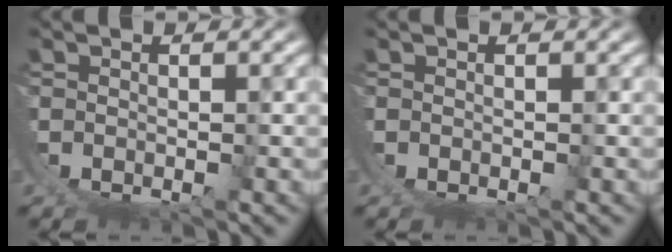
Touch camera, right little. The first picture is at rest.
{"total": 0.0}